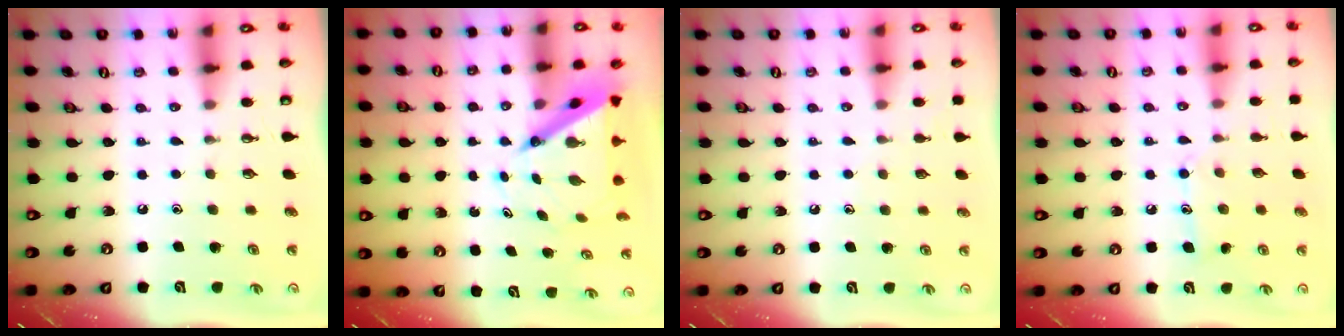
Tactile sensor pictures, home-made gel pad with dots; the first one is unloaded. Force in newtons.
{"total": 7.2, "press": 7.1, "slide": 0.7}
{"total": 3.3, "press": 3.3, "slide": 0.5}
{"total": 8.6, "press": 8.6, "slide": 0.6}